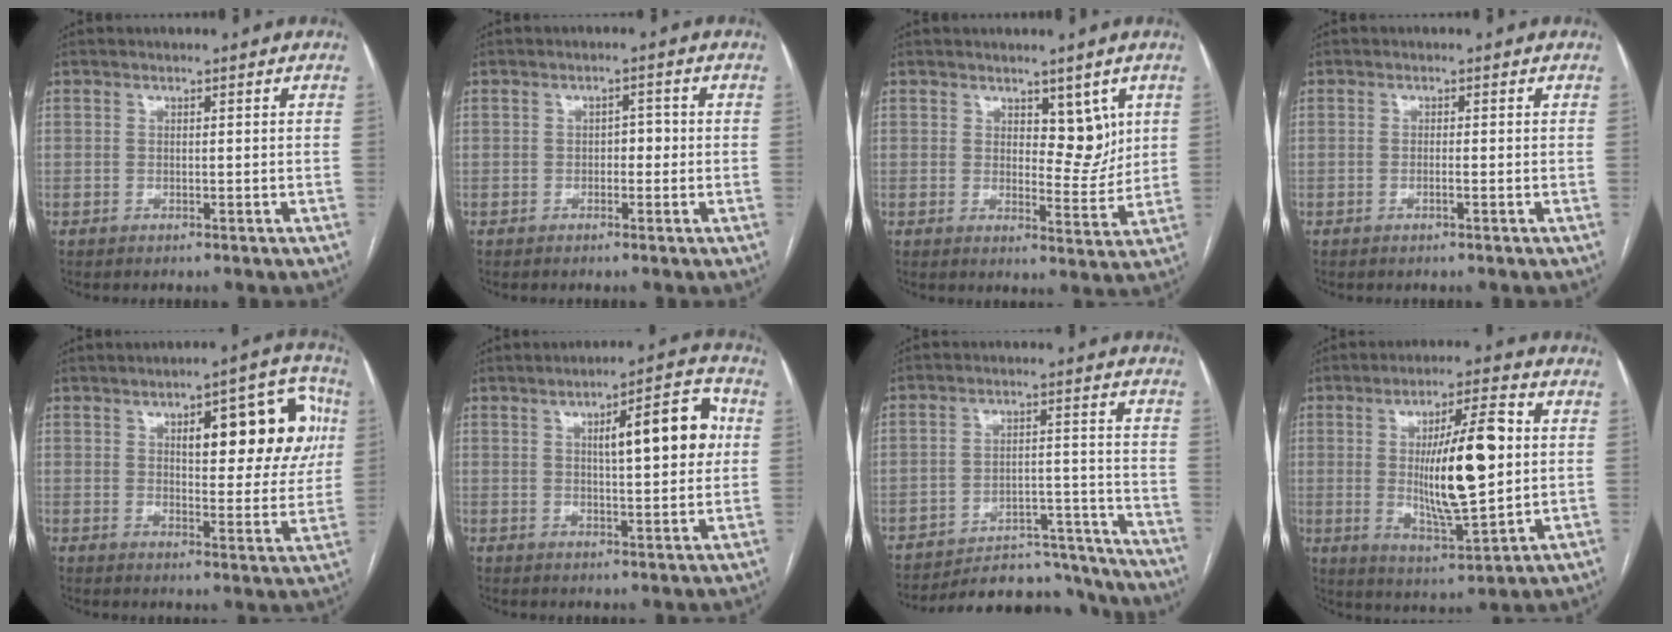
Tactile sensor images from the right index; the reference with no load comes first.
{"total": 2.0, "force": [-0.4, 1.2, 1.6], "torque": [-0.018, 0.011, -0.006]}
{"total": 5.4, "force": [2.7, 2.8, 3.8], "torque": [-0.043, -0.006, 0.042]}
{"total": 0.8, "force": [-0.3, 0.0, 0.8], "torque": [-0.017, 0.000, -0.005]}
{"total": 15.7, "force": [4.8, 5.3, 13.9], "torque": [-0.163, 0.032, 0.062]}
{"total": 11.0, "force": [2.5, 2.4, 10.5], "torque": [-0.147, 0.022, 0.035]}
{"total": 18.8, "force": [-18.1, 3.8, 3.3], "torque": [-0.047, 0.025, -0.248]}
{"total": 15.2, "force": [1.4, 3.0, 14.8], "torque": [-0.255, 0.001, 0.026]}